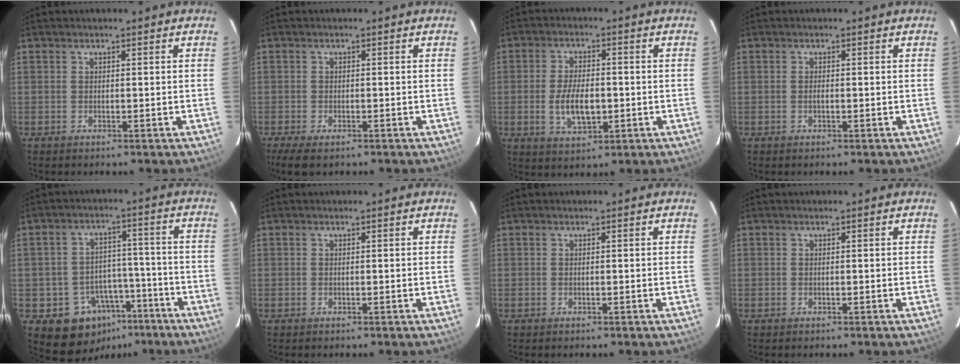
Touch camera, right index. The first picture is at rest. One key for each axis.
{"total": 5.5, "fx": -3.8, "fy": 2.0, "fz": 3.3, "tx": -0.078, "ty": -0.023, "tz": -0.067}
{"total": 7.9, "fx": -1.5, "fy": 3.9, "fz": 6.7, "tx": -0.132, "ty": -0.006, "tz": -0.020}
{"total": 0.6, "fx": -0.2, "fy": 0.3, "fz": 0.5, "tx": -0.011, "ty": -0.001, "tz": -0.004}
{"total": 11.6, "fx": -6.5, "fy": 8.9, "fz": 3.5, "tx": -0.073, "ty": 0.037, "tz": -0.068}
{"total": 0.0}
{"total": 0.0}
{"total": 0.0}